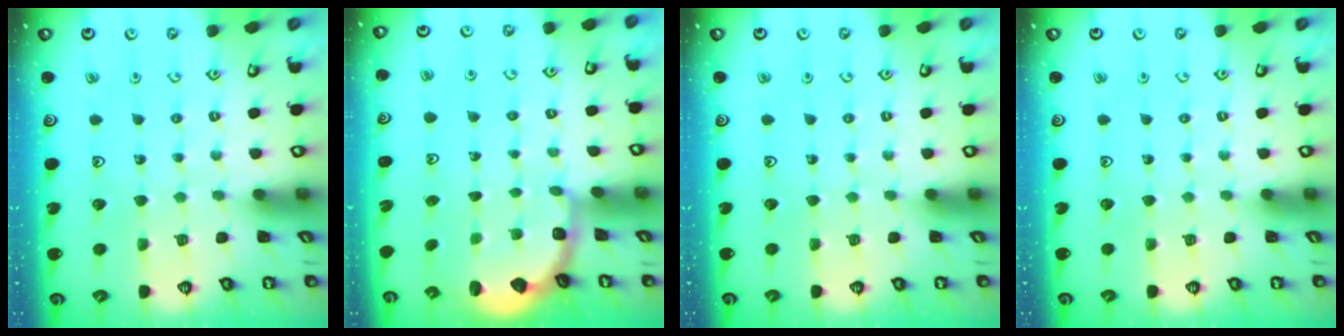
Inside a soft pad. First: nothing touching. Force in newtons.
{"total": 2.9, "press": 2.0, "slide": 2.1}
{"total": 0.0}
{"total": 0.0}